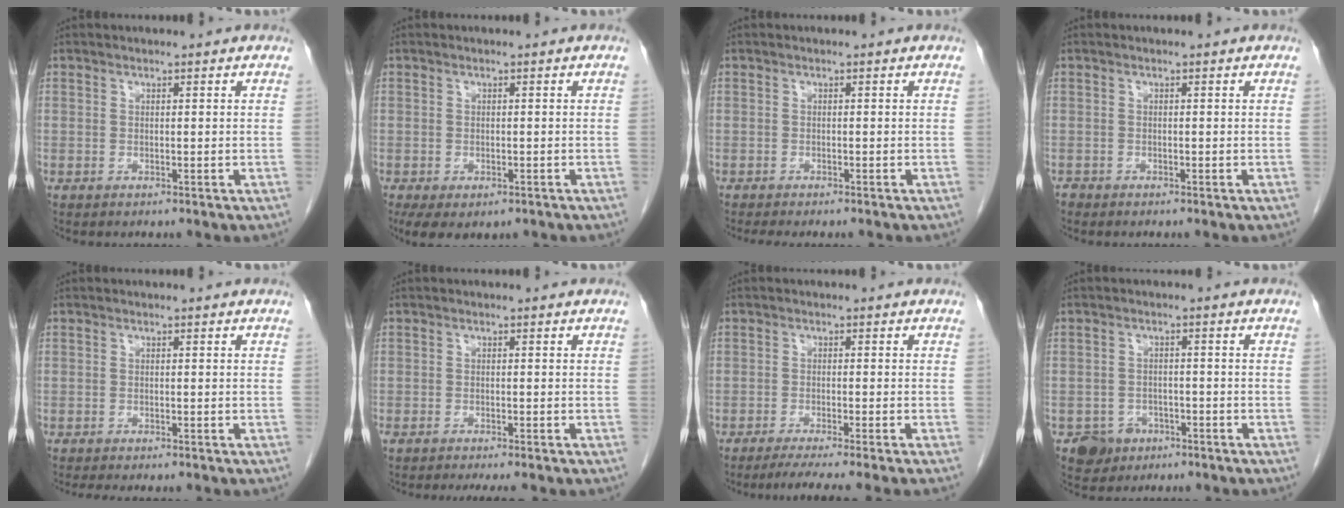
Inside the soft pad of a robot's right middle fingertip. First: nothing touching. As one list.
[{"total": 5.9, "force": [-3.6, 3.2, 3.4], "torque": [-0.058, -0.010, -0.052]}, {"total": 4.6, "force": [-4.0, 0.8, 2.2], "torque": [-0.025, -0.009, -0.055]}, {"total": 0.5, "force": [-0.5, 0.2, -0.1], "torque": [-0.005, 0.000, -0.011]}, {"total": 4.6, "force": [-4.0, 0.8, 2.2], "torque": [-0.025, -0.009, -0.054]}, {"total": 6.6, "force": [-5.7, 0.8, 3.2], "torque": [-0.032, -0.008, -0.078]}, {"total": 8.7, "force": [-7.3, -1.7, 4.3], "torque": [-0.037, -0.022, -0.109]}, {"total": 4.1, "force": [-2.4, 3.3, 0.5], "torque": [-0.004, 0.012, -0.032]}]